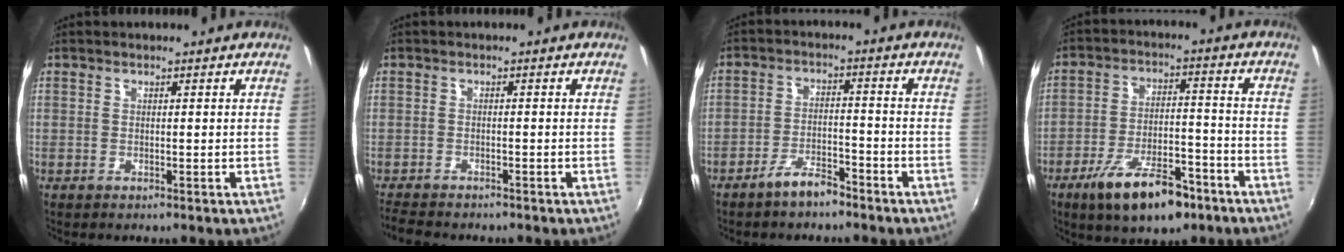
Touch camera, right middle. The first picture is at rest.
{"total": 5.0, "force": [-4.6, 0.9, 1.6], "torque": [-0.050, -0.019, -0.082]}
{"total": 5.2, "force": [-4.3, 1.4, 2.5], "torque": [-0.061, 0.007, -0.071]}
{"total": 13.8, "force": [-8.9, 5.1, 9.3], "torque": [-0.180, -0.005, -0.140]}